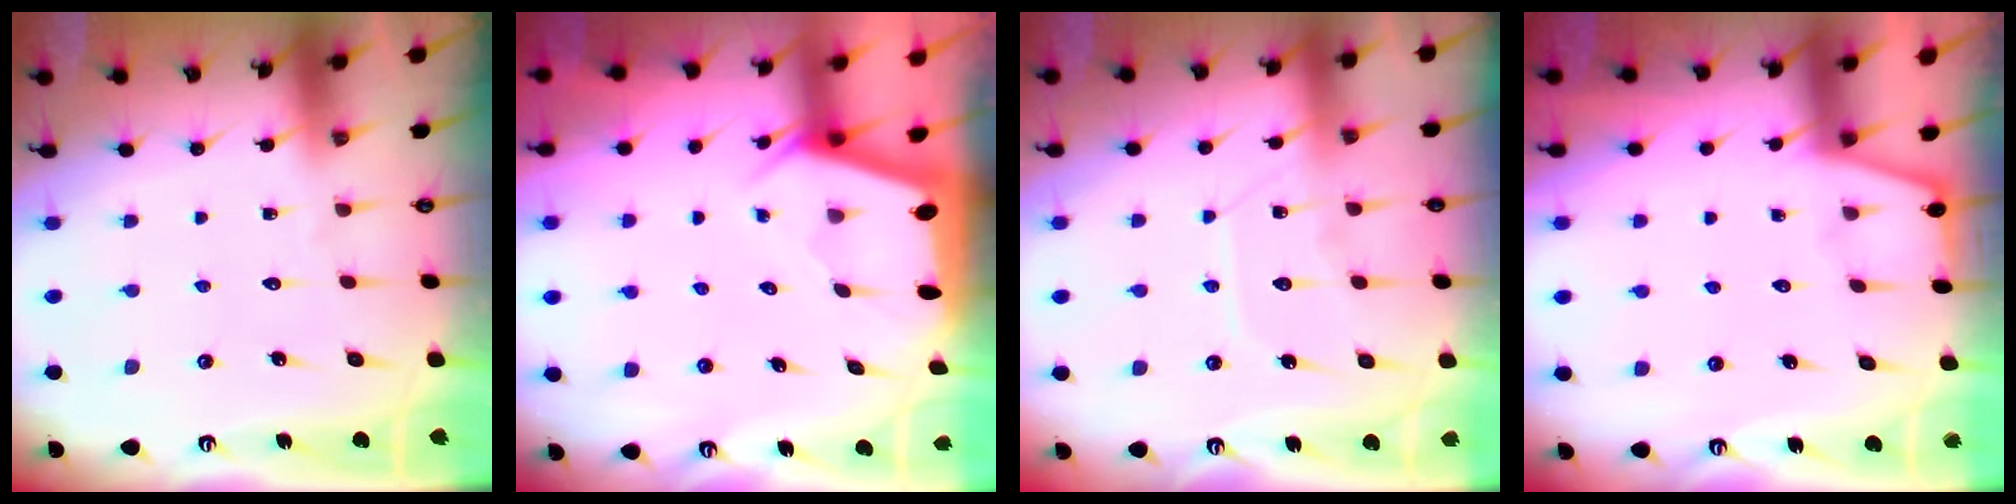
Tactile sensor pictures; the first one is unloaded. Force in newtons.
{"total": 2.2, "press": 2.2, "slide": 0.3}
{"total": 9.9, "press": 9.8, "slide": 0.9}
{"total": 1.1, "press": 1.0, "slide": 0.2}